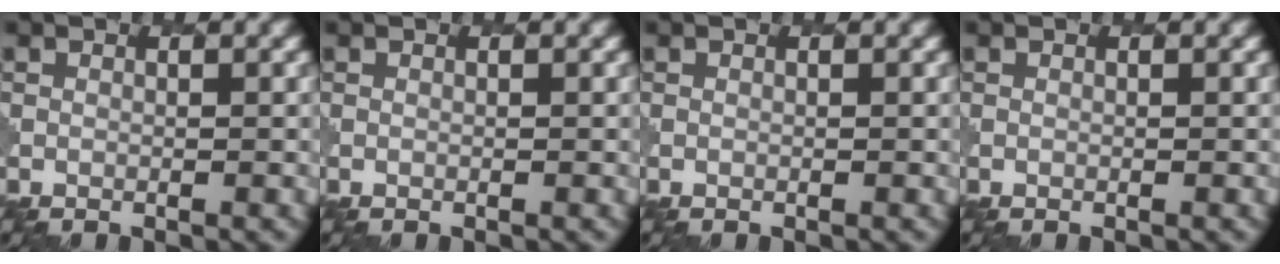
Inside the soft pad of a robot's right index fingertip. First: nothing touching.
{"total": 0.0}
{"total": 0.0}
{"total": 0.0}